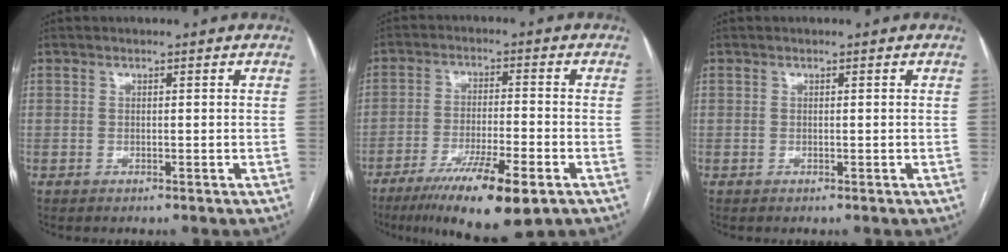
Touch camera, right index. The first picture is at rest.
{"total": 13.3, "force": [-8.1, 1.7, 10.3], "torque": [-0.171, -0.030, -0.131]}
{"total": 0.0}